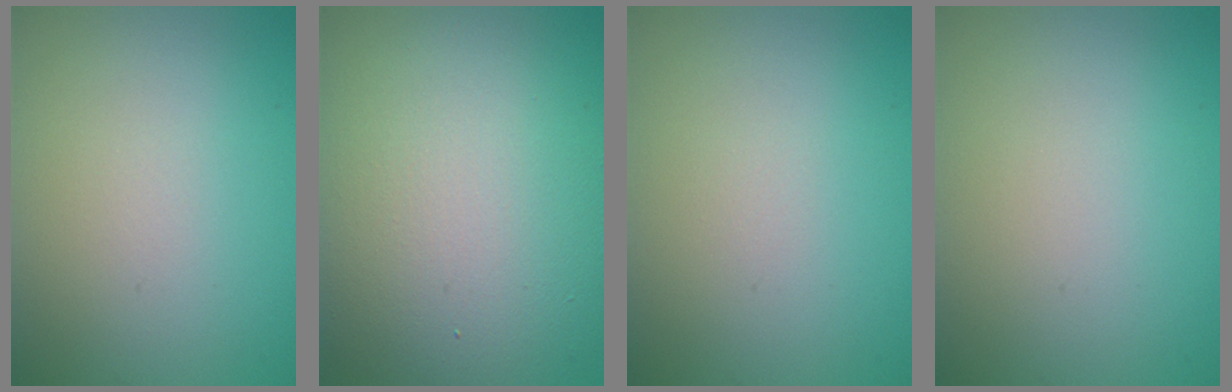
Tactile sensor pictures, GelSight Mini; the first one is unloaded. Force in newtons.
{"total": 14.5, "press": 14.5, "slide": 0.8}
{"total": 0.0}
{"total": 0.0}